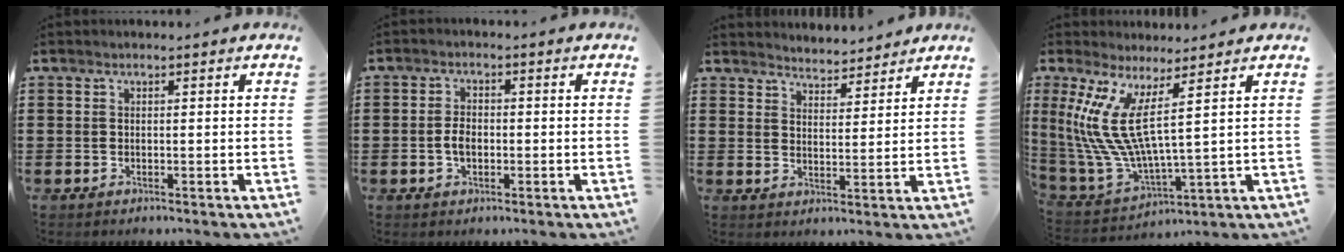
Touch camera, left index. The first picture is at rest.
{"total": 2.7, "force": [-0.6, 1.7, 2.1], "torque": [-0.049, 0.001, -0.013]}
{"total": 3.3, "force": [3.3, 0.6, -0.2], "torque": [-0.006, -0.007, 0.062]}
{"total": 10.0, "force": [4.5, 1.7, 8.8], "torque": [-0.226, -0.042, 0.073]}